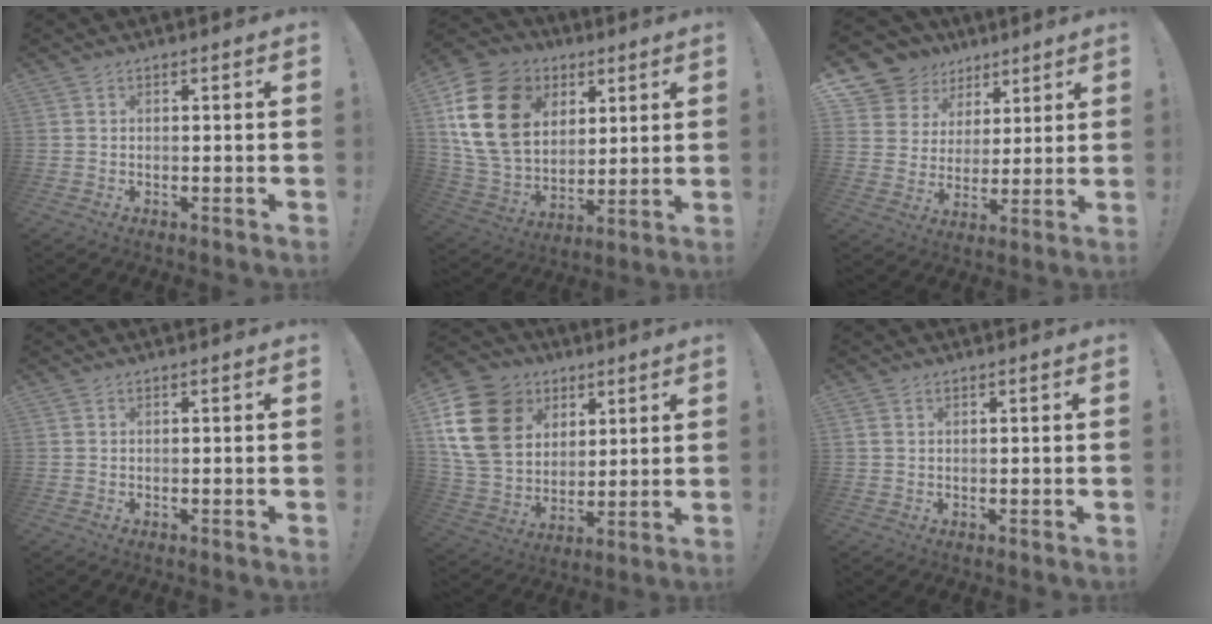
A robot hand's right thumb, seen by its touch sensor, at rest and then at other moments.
{"total": 22.0, "force": [7.3, 16.5, 12.5], "torque": [-0.222, -0.024, 0.152]}
{"total": 11.0, "force": [6.6, 8.5, 2.0], "torque": [-0.035, -0.052, 0.138]}
{"total": 0.0}
{"total": 19.5, "force": [7.0, 15.1, 10.1], "torque": [-0.188, -0.027, 0.145]}
{"total": 1.0, "force": [0.5, 0.6, 0.6], "torque": [-0.021, 0.005, 0.011]}